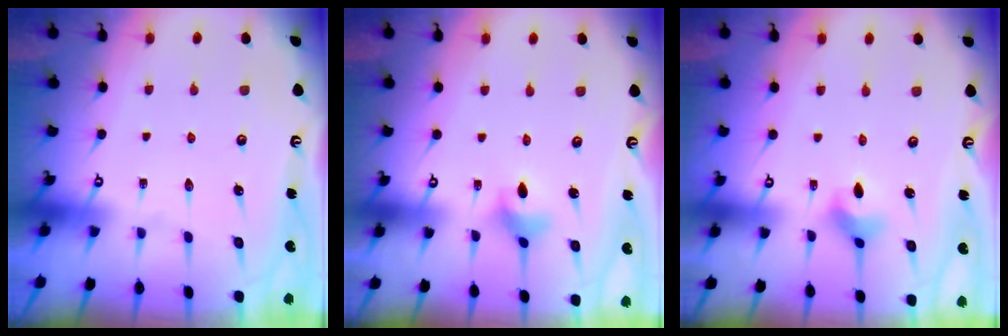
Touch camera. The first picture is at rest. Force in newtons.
{"total": 4.8, "press": 4.5, "slide": 1.4}
{"total": 5.1, "press": 5.0, "slide": 1.3}